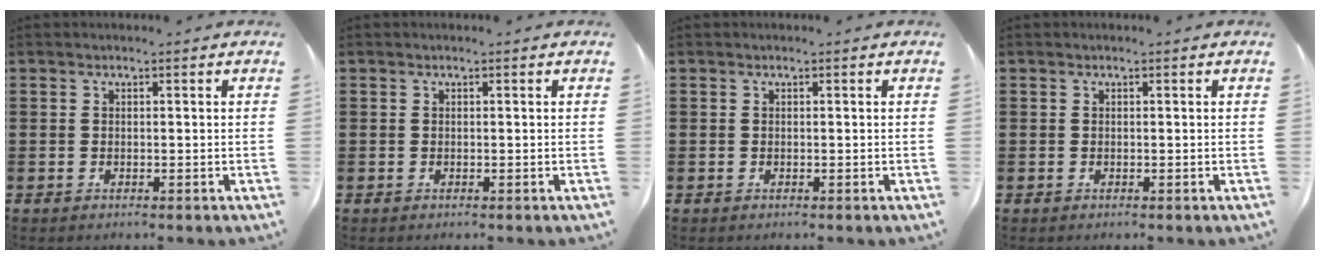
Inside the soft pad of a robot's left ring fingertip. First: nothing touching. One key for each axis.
{"total": 0.0}
{"total": 0.0}
{"total": 0.0}